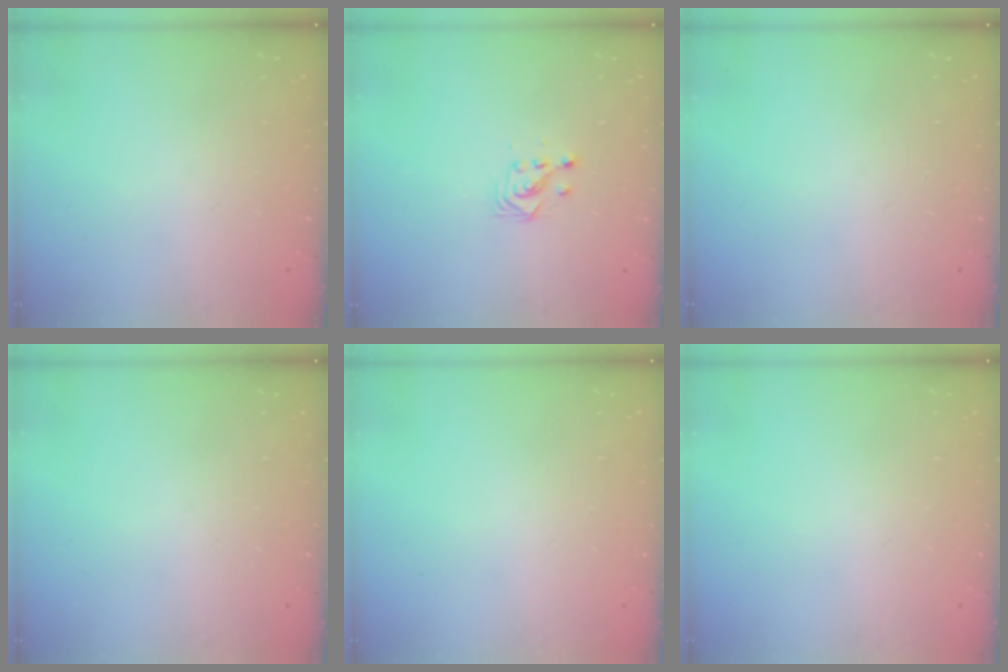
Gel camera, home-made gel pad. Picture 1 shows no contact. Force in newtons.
{"total": 2.9, "press": 2.9, "slide": 0.2}
{"total": 0.0}
{"total": 0.0}
{"total": 0.0}
{"total": 0.0}